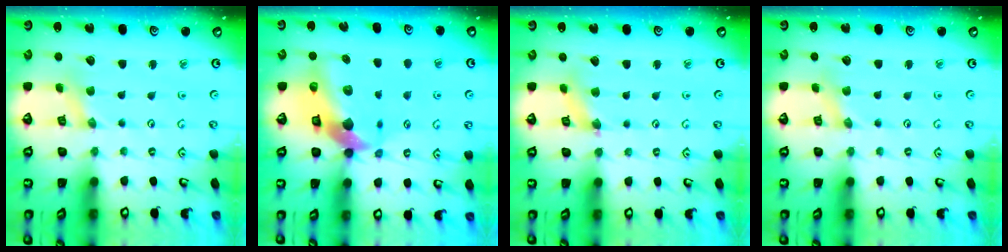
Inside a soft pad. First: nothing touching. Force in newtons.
{"total": 14.7, "press": 14.5, "slide": 2.3}
{"total": 3.2, "press": 3.2, "slide": 0.4}
{"total": 0.0}